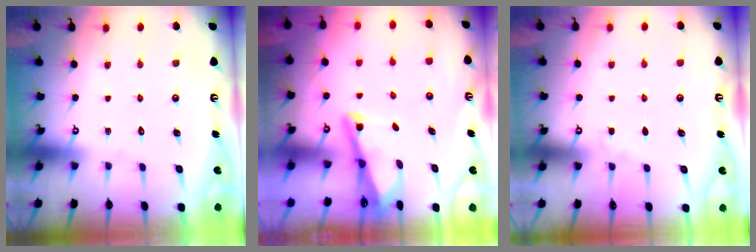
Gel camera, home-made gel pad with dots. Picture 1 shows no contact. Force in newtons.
{"total": 2.8, "press": 2.7, "slide": 0.4}
{"total": 2.8, "press": 2.8, "slide": 0.5}